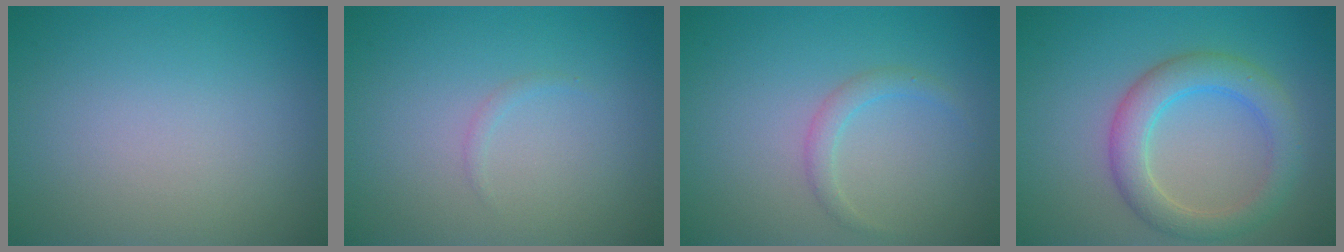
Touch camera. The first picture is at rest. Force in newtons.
{"total": 0.5, "press": 0.5, "slide": 0.1}
{"total": 1.4, "press": 1.4, "slide": 0.1}
{"total": 4.4, "press": 4.4, "slide": 0.1}